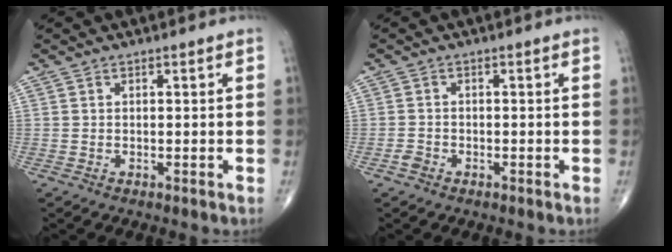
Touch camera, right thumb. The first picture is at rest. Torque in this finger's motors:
{"motor_torque": [2.69, 2.32, -0.06, -0.10, -0.01]}